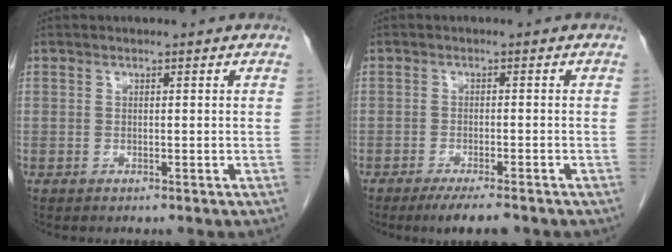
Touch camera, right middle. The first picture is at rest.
{"total": 5.5, "force": [-4.2, 0.7, 3.4], "torque": [-0.048, -0.010, -0.064]}